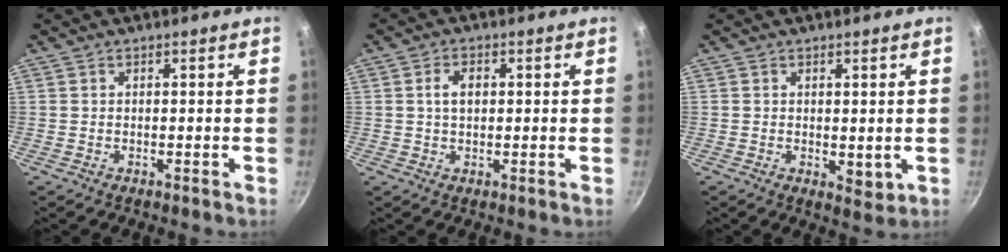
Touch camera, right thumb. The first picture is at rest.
{"total": 3.7, "force": [0.6, 2.4, 2.8], "torque": [-0.037, 0.005, 0.009]}
{"total": 3.2, "force": [0.3, 1.9, 2.5], "torque": [-0.034, -0.011, 0.007]}